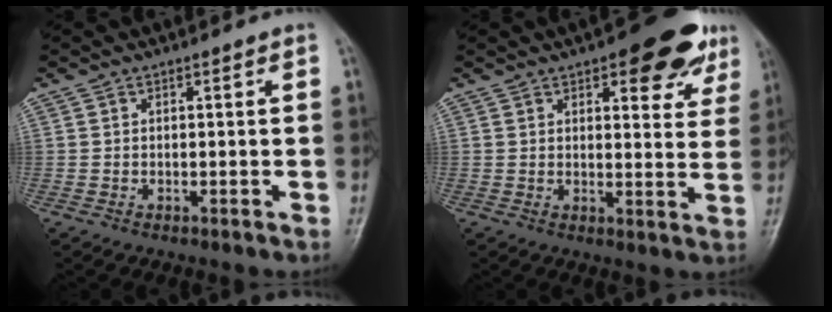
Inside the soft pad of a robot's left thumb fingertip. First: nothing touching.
{"total": 11.9, "force": [6.6, 4.9, 8.5], "torque": [-0.058, -0.023, 0.079]}